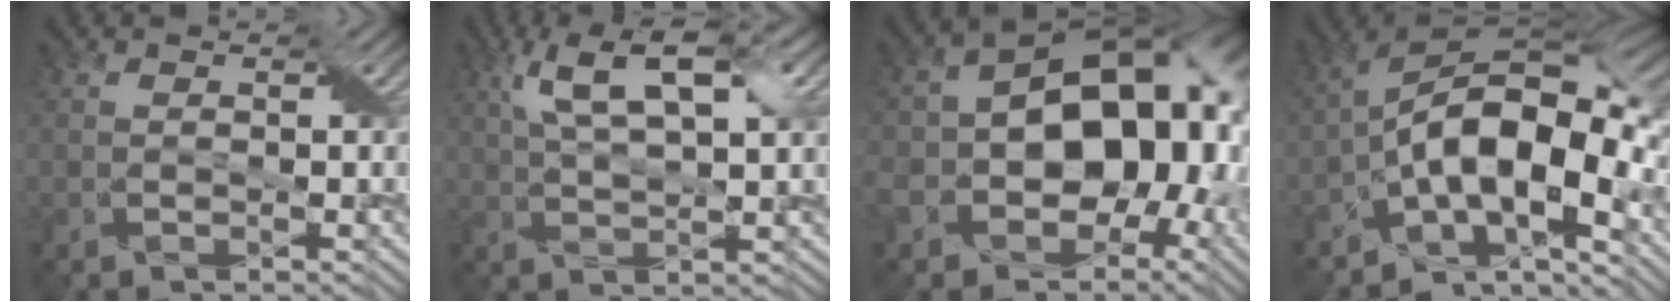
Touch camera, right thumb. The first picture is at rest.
{"total": 8.7, "force": [4.3, 2.2, 7.2], "torque": [-0.140, 0.016, 0.074]}
{"total": 18.6, "force": [-3.1, 14.2, 11.6], "torque": [-0.173, -0.012, -0.084]}
{"total": 14.6, "force": [-5.2, 6.9, 11.9], "torque": [-0.194, 0.006, -0.104]}